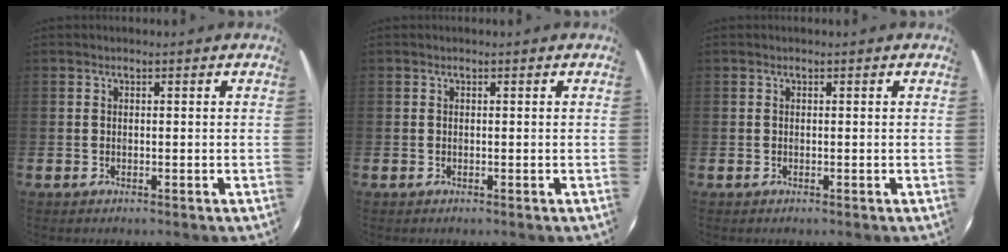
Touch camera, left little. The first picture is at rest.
{"total": 0.0}
{"total": 0.0}